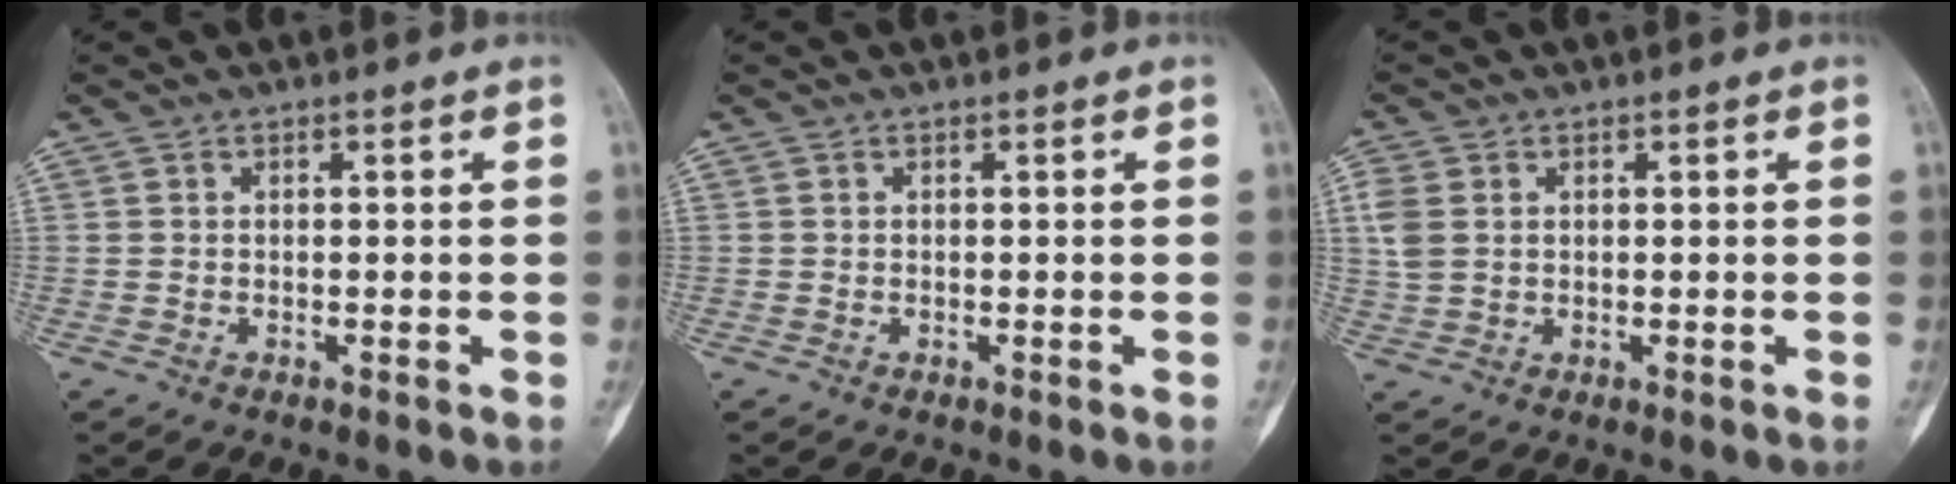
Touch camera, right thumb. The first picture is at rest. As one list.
[{"total": 0.0}, {"total": 4.4, "force": [1.0, 3.1, 2.9], "torque": [-0.074, 0.005, 0.022]}]